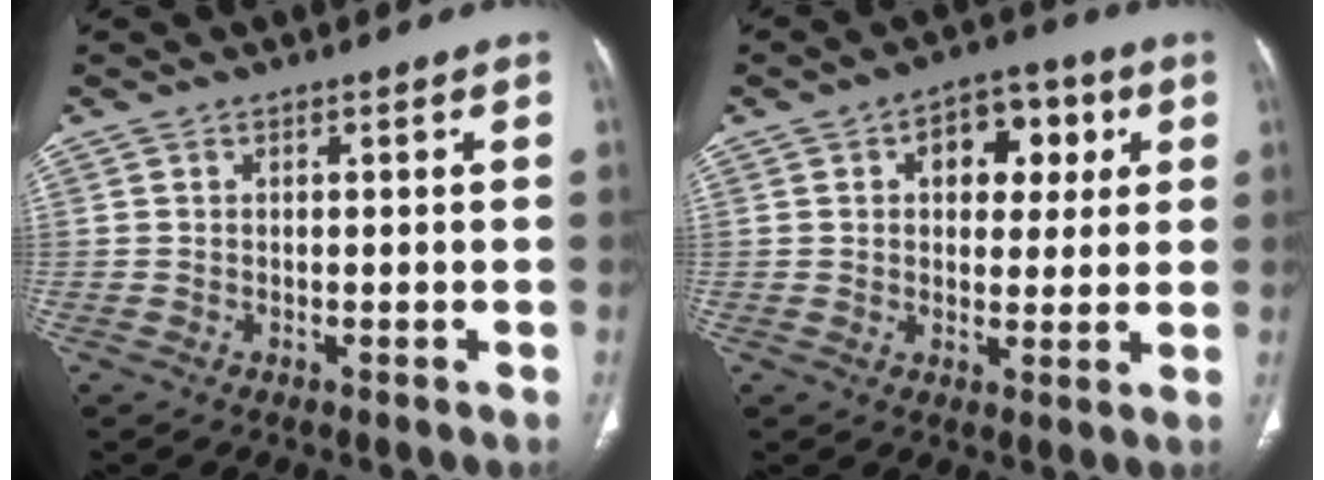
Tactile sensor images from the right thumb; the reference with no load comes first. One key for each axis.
{"total": 10.5, "fx": 3.3, "fy": 6.7, "fz": 7.3, "tx": -0.057, "ty": 0.005, "tz": 0.043}